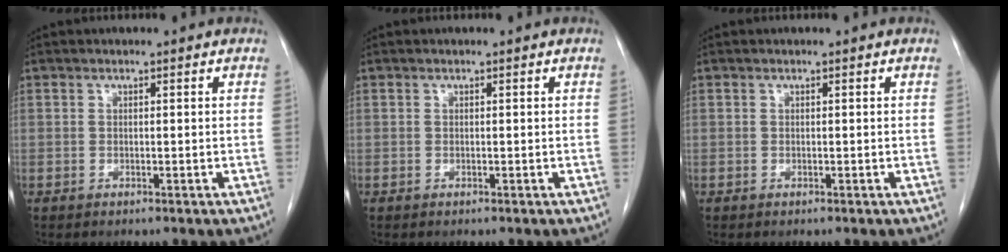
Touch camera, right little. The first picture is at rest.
{"total": 0.0}
{"total": 0.0}